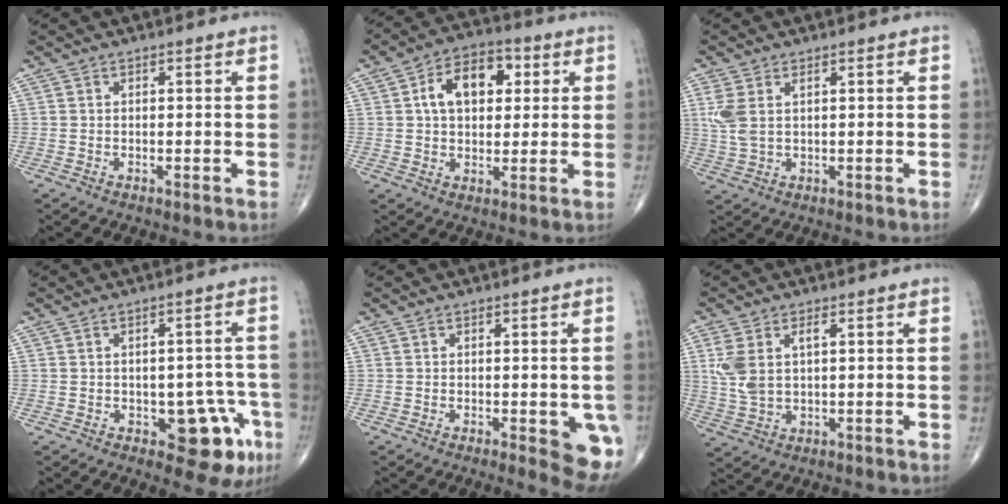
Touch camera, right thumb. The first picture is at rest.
{"total": 11.5, "force": [2.9, 7.3, 8.4], "torque": [-0.109, 0.011, 0.040]}
{"total": 5.1, "force": [1.5, 2.6, 4.1], "torque": [-0.111, 0.008, 0.038]}
{"total": 9.4, "force": [-3.7, 4.9, 7.1], "torque": [-0.048, 0.018, -0.039]}
{"total": 7.4, "force": [-2.0, 2.4, 6.7], "torque": [-0.058, -0.012, -0.022]}
{"total": 7.4, "force": [1.8, 3.8, 6.1], "torque": [-0.142, 0.005, 0.043]}